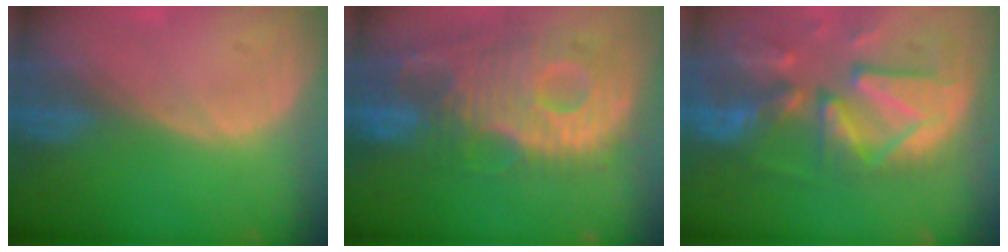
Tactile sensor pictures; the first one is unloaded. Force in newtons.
{"total": 13.0, "press": 11.3, "slide": 6.3}
{"total": 13.0, "press": 11.3, "slide": 6.4}